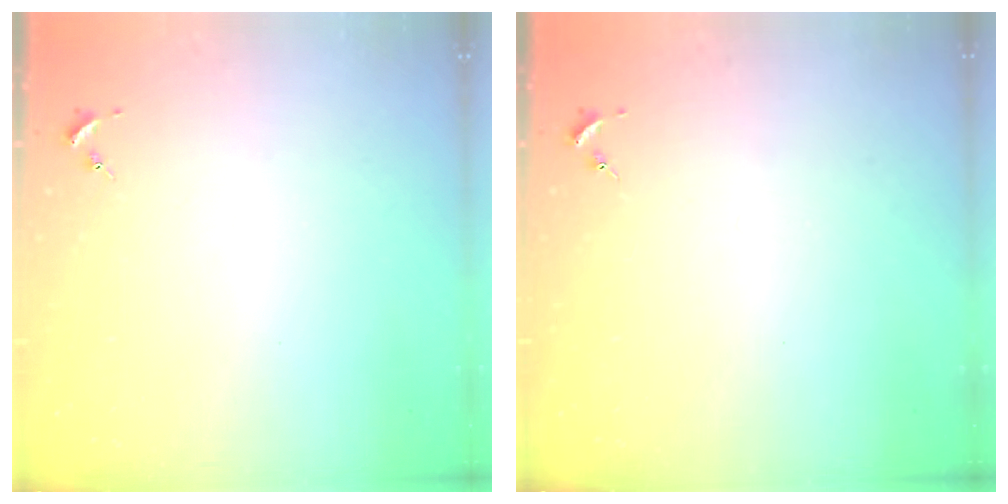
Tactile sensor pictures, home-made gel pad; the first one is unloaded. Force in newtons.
{"total": 0.0}